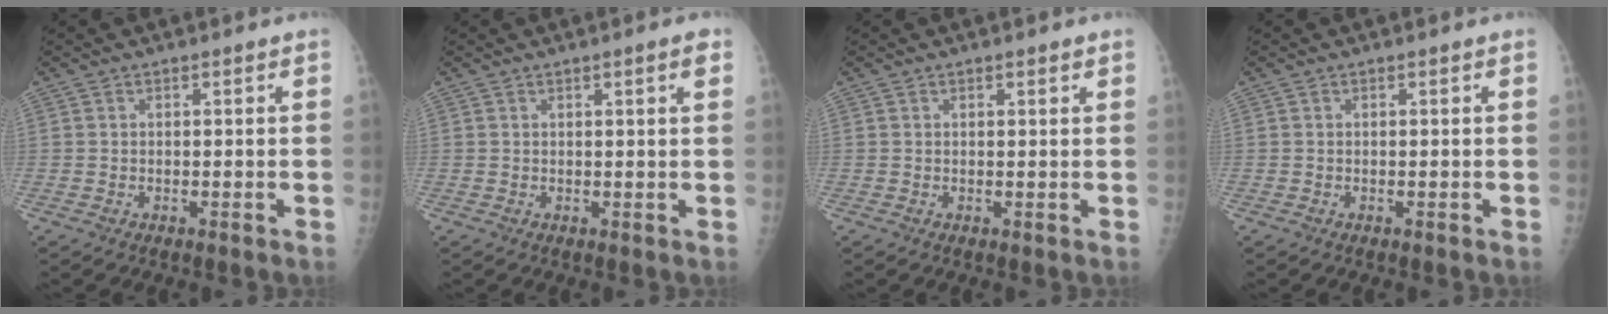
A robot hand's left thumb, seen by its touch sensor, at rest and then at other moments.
{"total": 2.3, "force": [1.1, 0.1, 2.0], "torque": [-0.027, -0.002, 0.015]}
{"total": 1.0, "force": [0.7, 0.3, 0.7], "torque": [-0.008, -0.002, 0.010]}
{"total": 0.0}